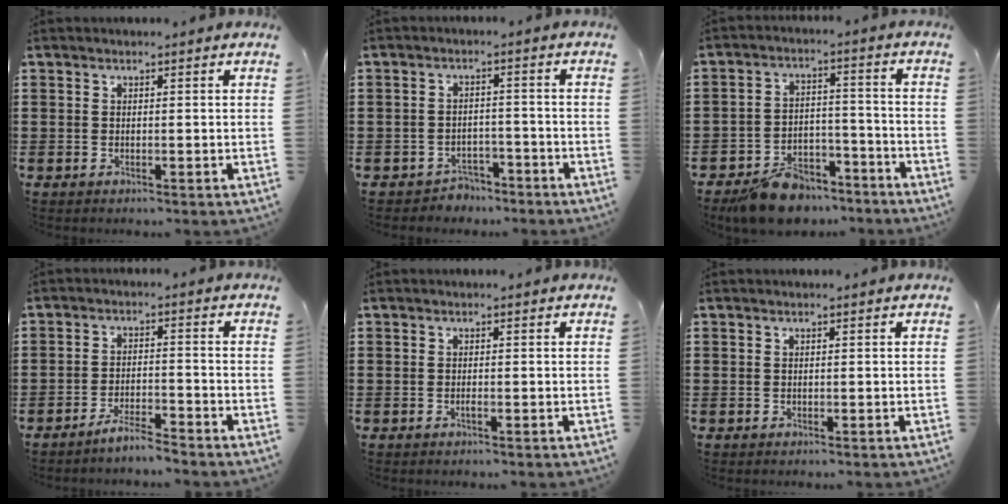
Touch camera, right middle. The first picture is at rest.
{"total": 2.7, "force": [-2.6, 0.8, -0.1], "torque": [-0.008, 0.003, -0.058]}
{"total": 8.0, "force": [-7.1, 2.8, 2.4], "torque": [-0.044, 0.026, -0.136]}
{"total": 3.8, "force": [-3.6, 0.0, 1.2], "torque": [-0.021, 0.005, -0.072]}
{"total": 0.5, "force": [-0.3, 0.0, 0.4], "torque": [-0.008, -0.001, -0.006]}
{"total": 0.0}